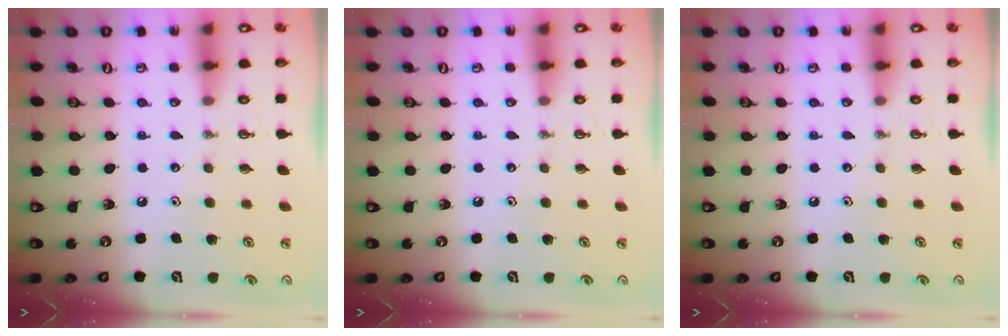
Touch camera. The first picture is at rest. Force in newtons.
{"total": 0.0}
{"total": 0.0}